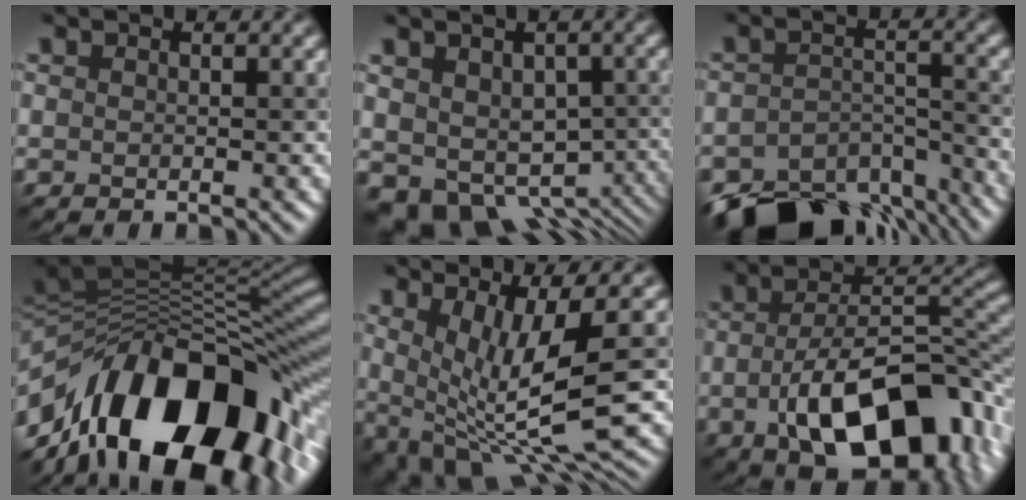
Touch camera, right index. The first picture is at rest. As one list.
[{"total": 9.2, "force": [-3.4, 6.4, 5.8], "torque": [-0.083, -0.027, -0.033]}, {"total": 11.6, "force": [-9.6, 4.9, 4.5], "torque": [-0.073, -0.016, -0.135]}, {"total": 16.8, "force": [-6.3, 8.6, 13.0], "torque": [-0.194, 0.018, -0.107]}, {"total": 9.6, "force": [0.4, 3.4, 9.0], "torque": [-0.168, -0.030, 0.024]}, {"total": 13.6, "force": [-4.9, 6.7, 10.8], "torque": [-0.172, -0.008, -0.079]}]